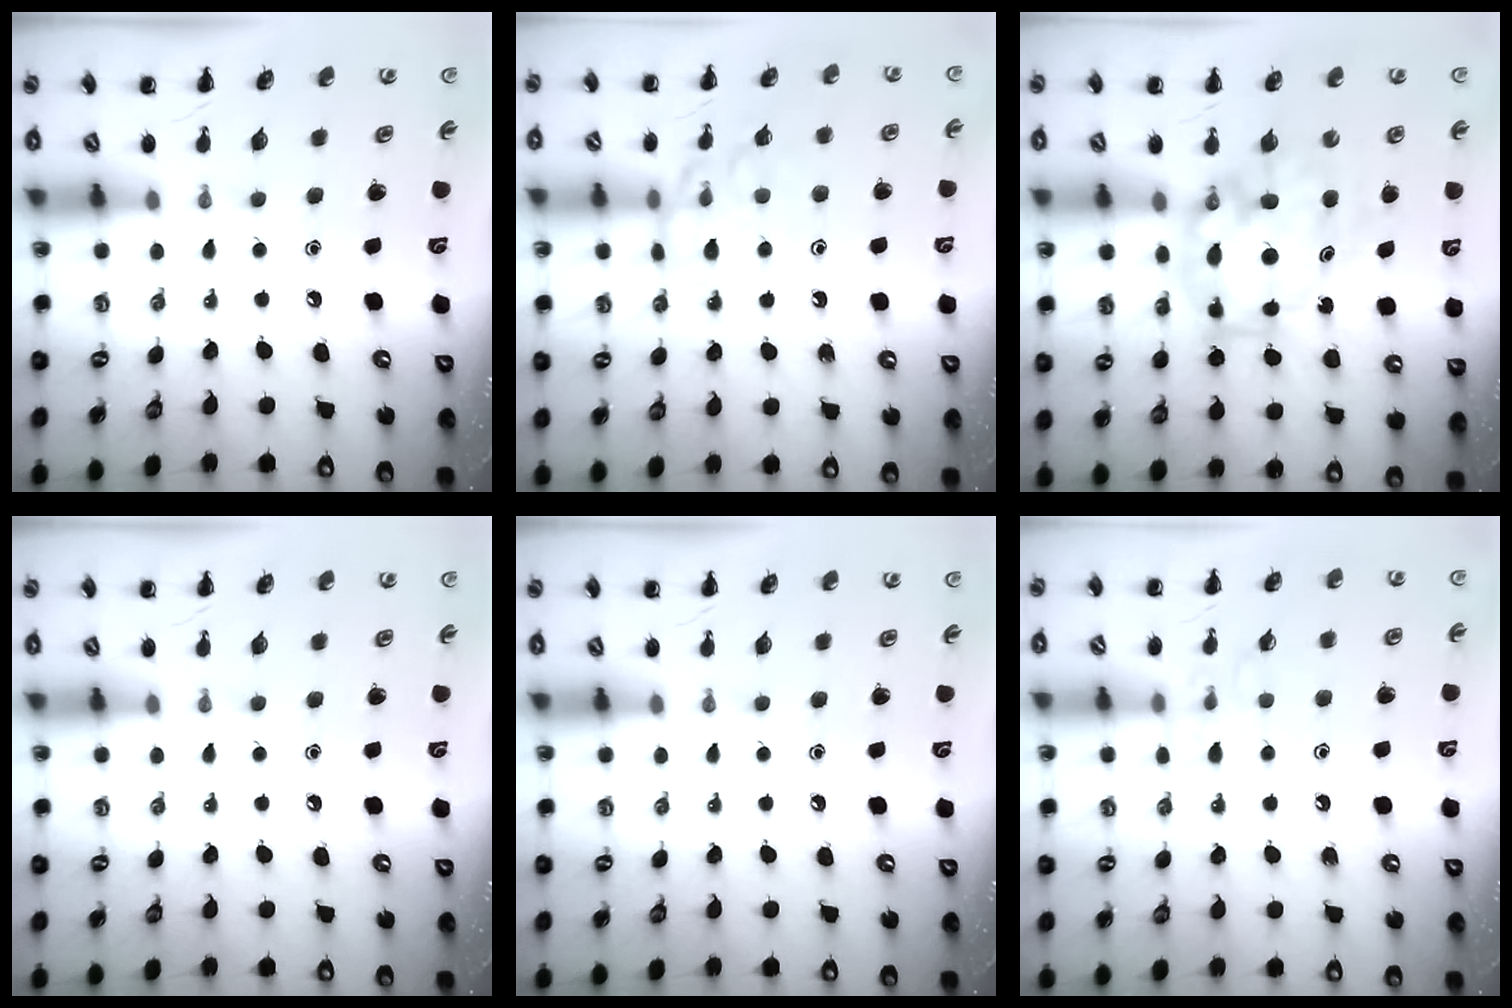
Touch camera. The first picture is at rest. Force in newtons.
{"total": 13.3, "press": 13.2, "slide": 1.0}
{"total": 9.2, "press": 8.9, "slide": 2.6}
{"total": 0.0}
{"total": 0.0}
{"total": 8.7, "press": 8.7, "slide": 0.4}